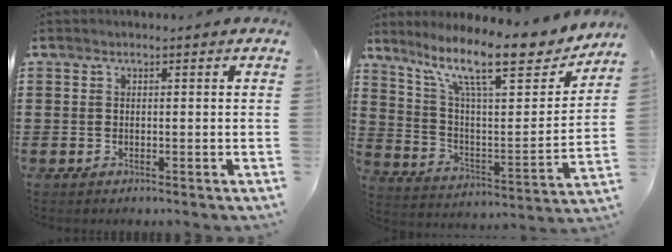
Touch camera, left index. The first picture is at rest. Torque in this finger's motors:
{"motor_torque": [2.14, 0.00, 0.43, 0.21]}